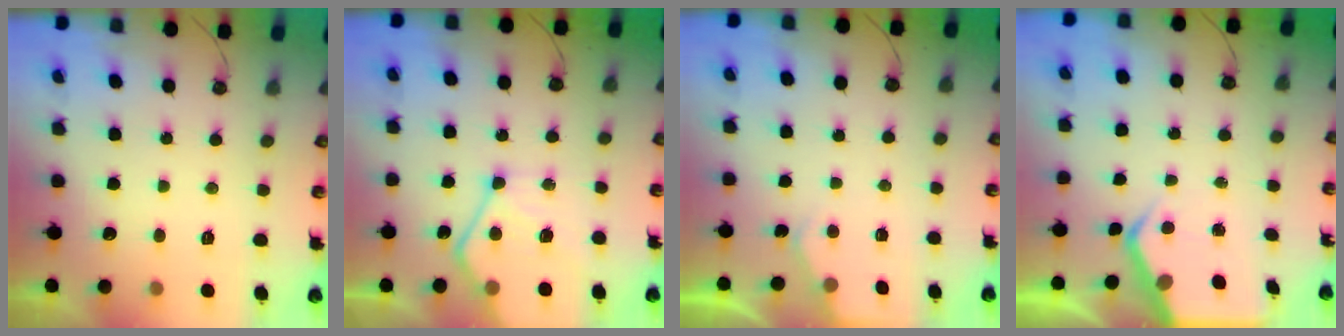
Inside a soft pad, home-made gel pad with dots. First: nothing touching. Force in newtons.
{"total": 13.6, "press": 13.6, "slide": 1.2}
{"total": 3.7, "press": 3.7, "slide": 0.6}
{"total": 5.1, "press": 5.0, "slide": 0.3}